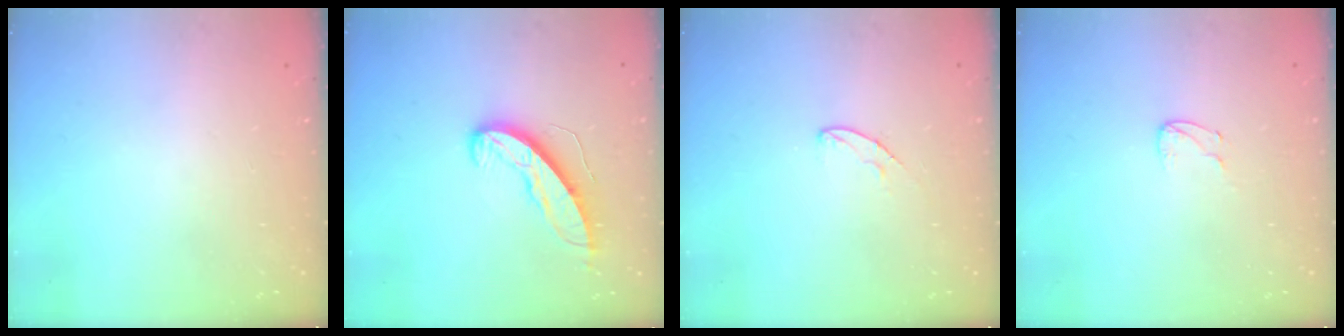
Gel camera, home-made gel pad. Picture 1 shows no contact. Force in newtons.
{"total": 9.1, "press": 9.1, "slide": 0.5}
{"total": 5.2, "press": 5.1, "slide": 0.4}
{"total": 4.2, "press": 4.2, "slide": 0.4}